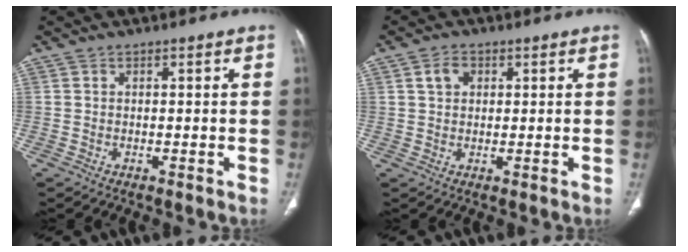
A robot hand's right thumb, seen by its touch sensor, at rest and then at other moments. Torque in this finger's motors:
{"motor_torque": [-0.17, 0.29, -0.21, -0.25, 0.04]}